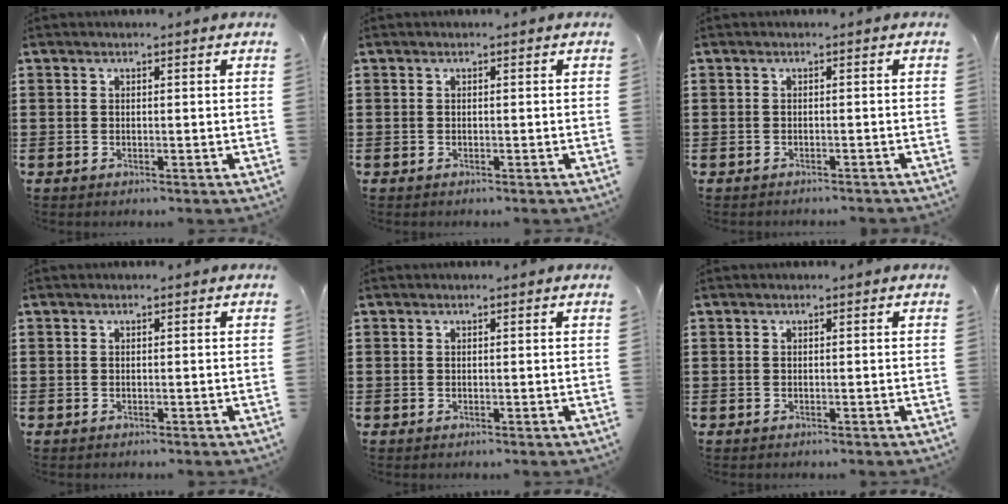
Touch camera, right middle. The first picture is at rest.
{"total": 0.0}
{"total": 0.7, "force": [-0.7, 0.0, 0.1], "torque": [-0.003, -0.001, -0.014]}
{"total": 0.0}
{"total": 0.0}
{"total": 0.0}